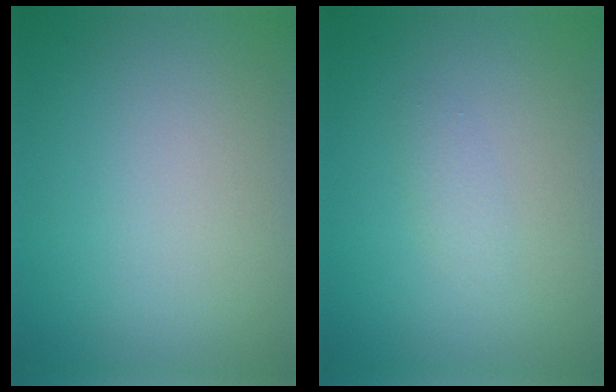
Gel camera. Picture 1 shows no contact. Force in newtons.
{"total": 1.0, "press": 1.0, "slide": 0.1}